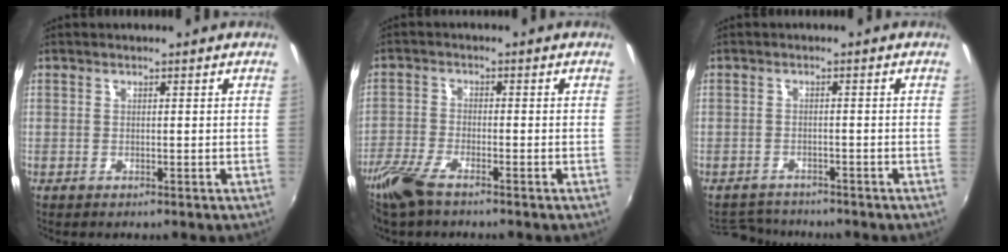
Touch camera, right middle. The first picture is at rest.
{"total": 6.8, "force": [-5.1, 1.8, 4.1], "torque": [-0.107, -0.014, -0.107]}
{"total": 5.5, "force": [-5.2, 1.8, 0.7], "torque": [-0.030, 0.000, -0.085]}